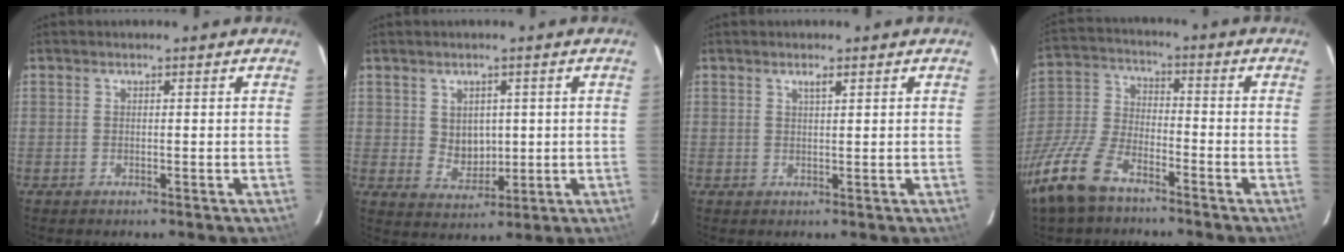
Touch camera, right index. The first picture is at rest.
{"total": 5.1, "force": [1.0, 4.2, 2.7], "torque": [-0.044, 0.002, 0.029]}
{"total": 1.3, "force": [0.8, 0.3, 0.9], "torque": [-0.016, 0.001, 0.015]}
{"total": 15.1, "force": [-10.4, 6.8, 8.7], "torque": [-0.211, -0.014, -0.210]}